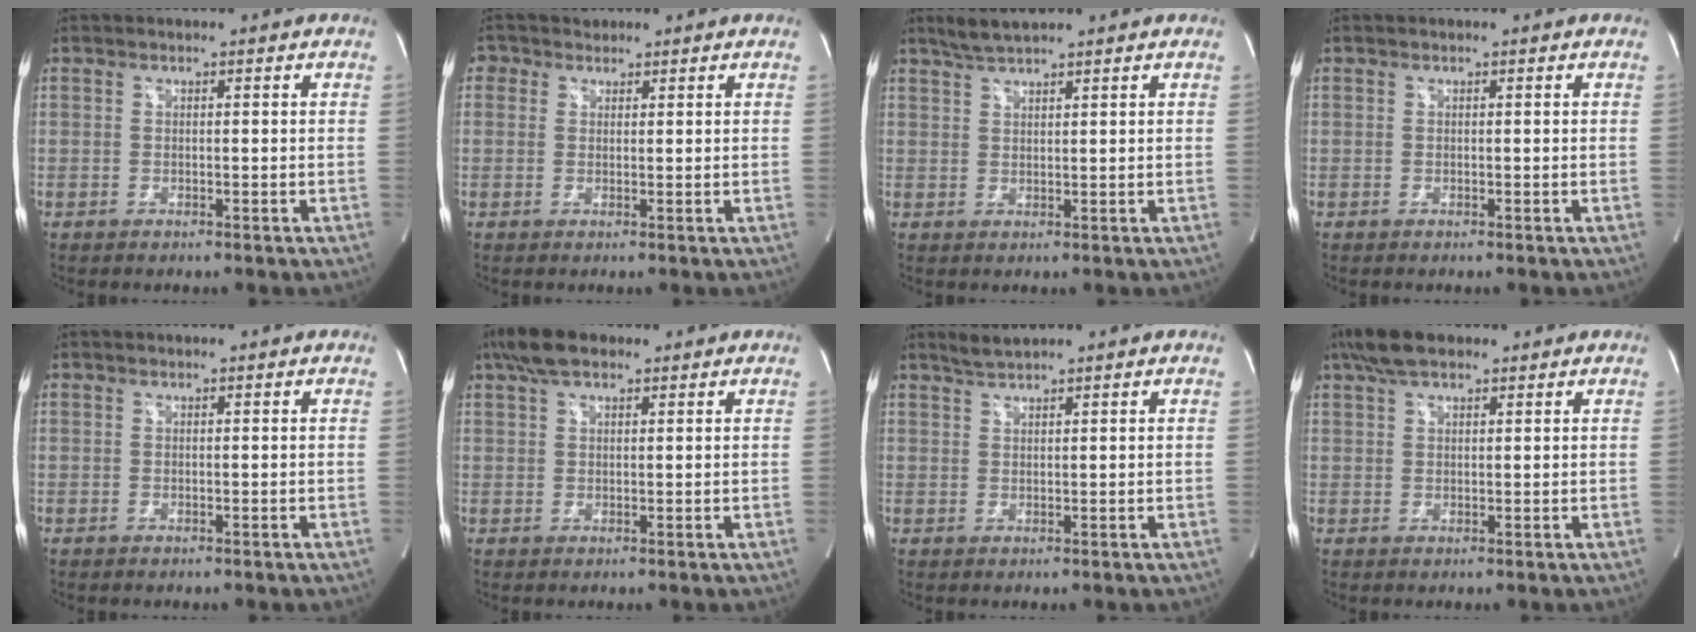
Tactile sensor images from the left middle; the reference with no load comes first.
{"total": 2.2, "force": [1.2, 1.8, 0.0], "torque": [0.005, 0.011, 0.017]}
{"total": 3.6, "force": [3.2, 0.2, 1.8], "torque": [-0.044, 0.011, 0.063]}
{"total": 0.0}
{"total": 0.0}
{"total": 5.6, "force": [3.9, 2.2, 3.4], "torque": [-0.074, 0.024, 0.072]}
{"total": 2.1, "force": [2.0, -0.2, 0.6], "torque": [-0.017, 0.007, 0.042]}
{"total": 6.0, "force": [4.3, 2.2, 3.5], "torque": [-0.076, 0.023, 0.081]}